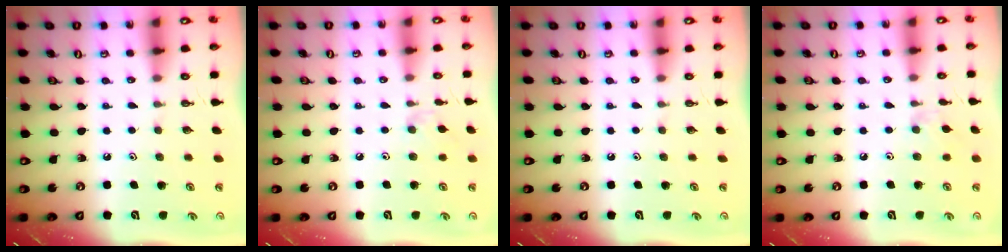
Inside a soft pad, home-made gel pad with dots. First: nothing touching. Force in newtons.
{"total": 5.9, "press": 5.9, "slide": 0.6}
{"total": 0.0}
{"total": 5.0, "press": 4.9, "slide": 0.8}